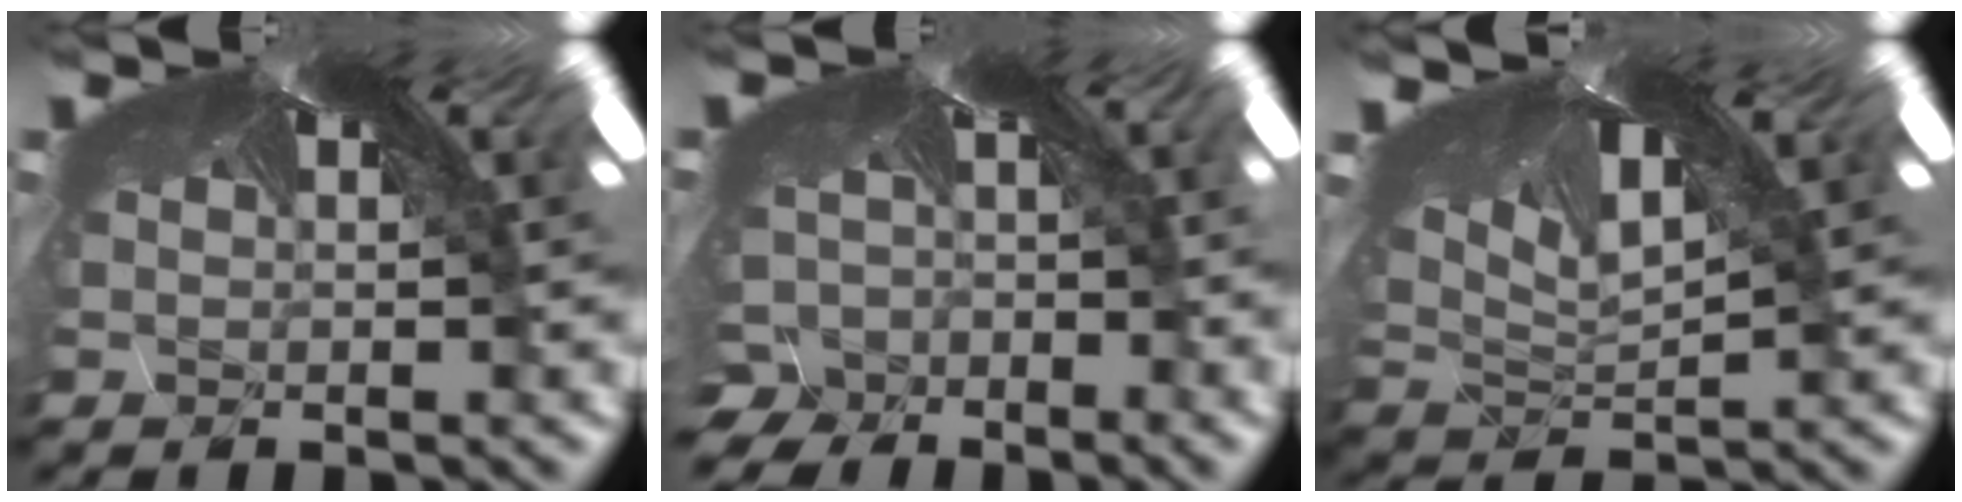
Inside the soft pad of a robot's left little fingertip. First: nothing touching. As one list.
[{"total": 7.3, "force": [-7.0, 2.1, 0.8], "torque": [-0.032, -0.074, -0.088]}, {"total": 2.5, "force": [-1.9, 1.4, 0.5], "torque": [-0.057, -0.028, -0.003]}]